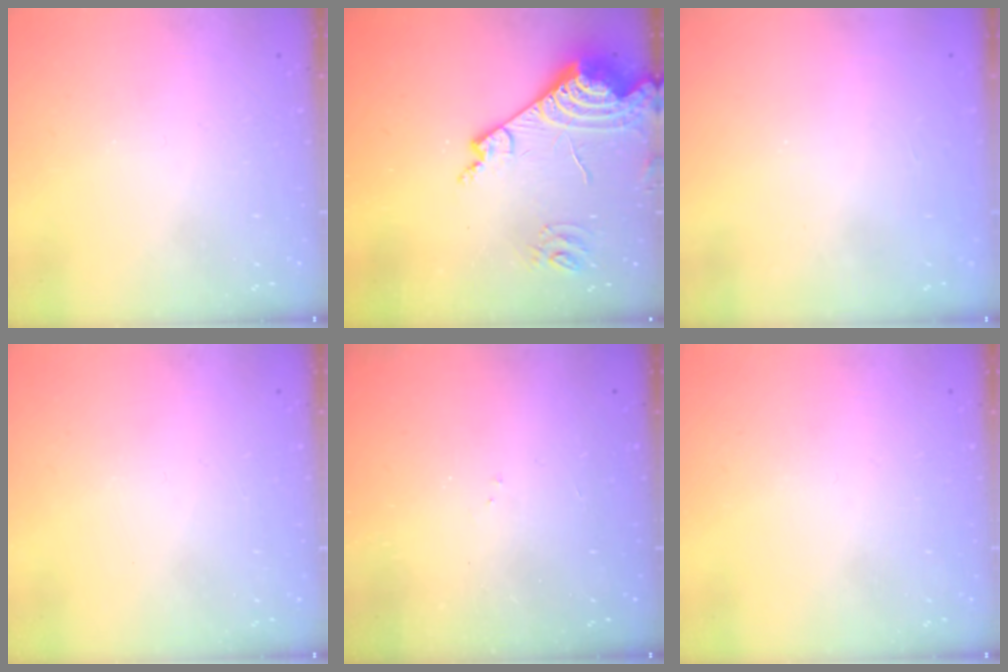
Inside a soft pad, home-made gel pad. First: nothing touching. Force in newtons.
{"total": 15.9, "press": 15.8, "slide": 1.9}
{"total": 1.2, "press": 1.2, "slide": 0.1}
{"total": 0.0}
{"total": 5.8, "press": 5.8, "slide": 0.8}
{"total": 0.0}